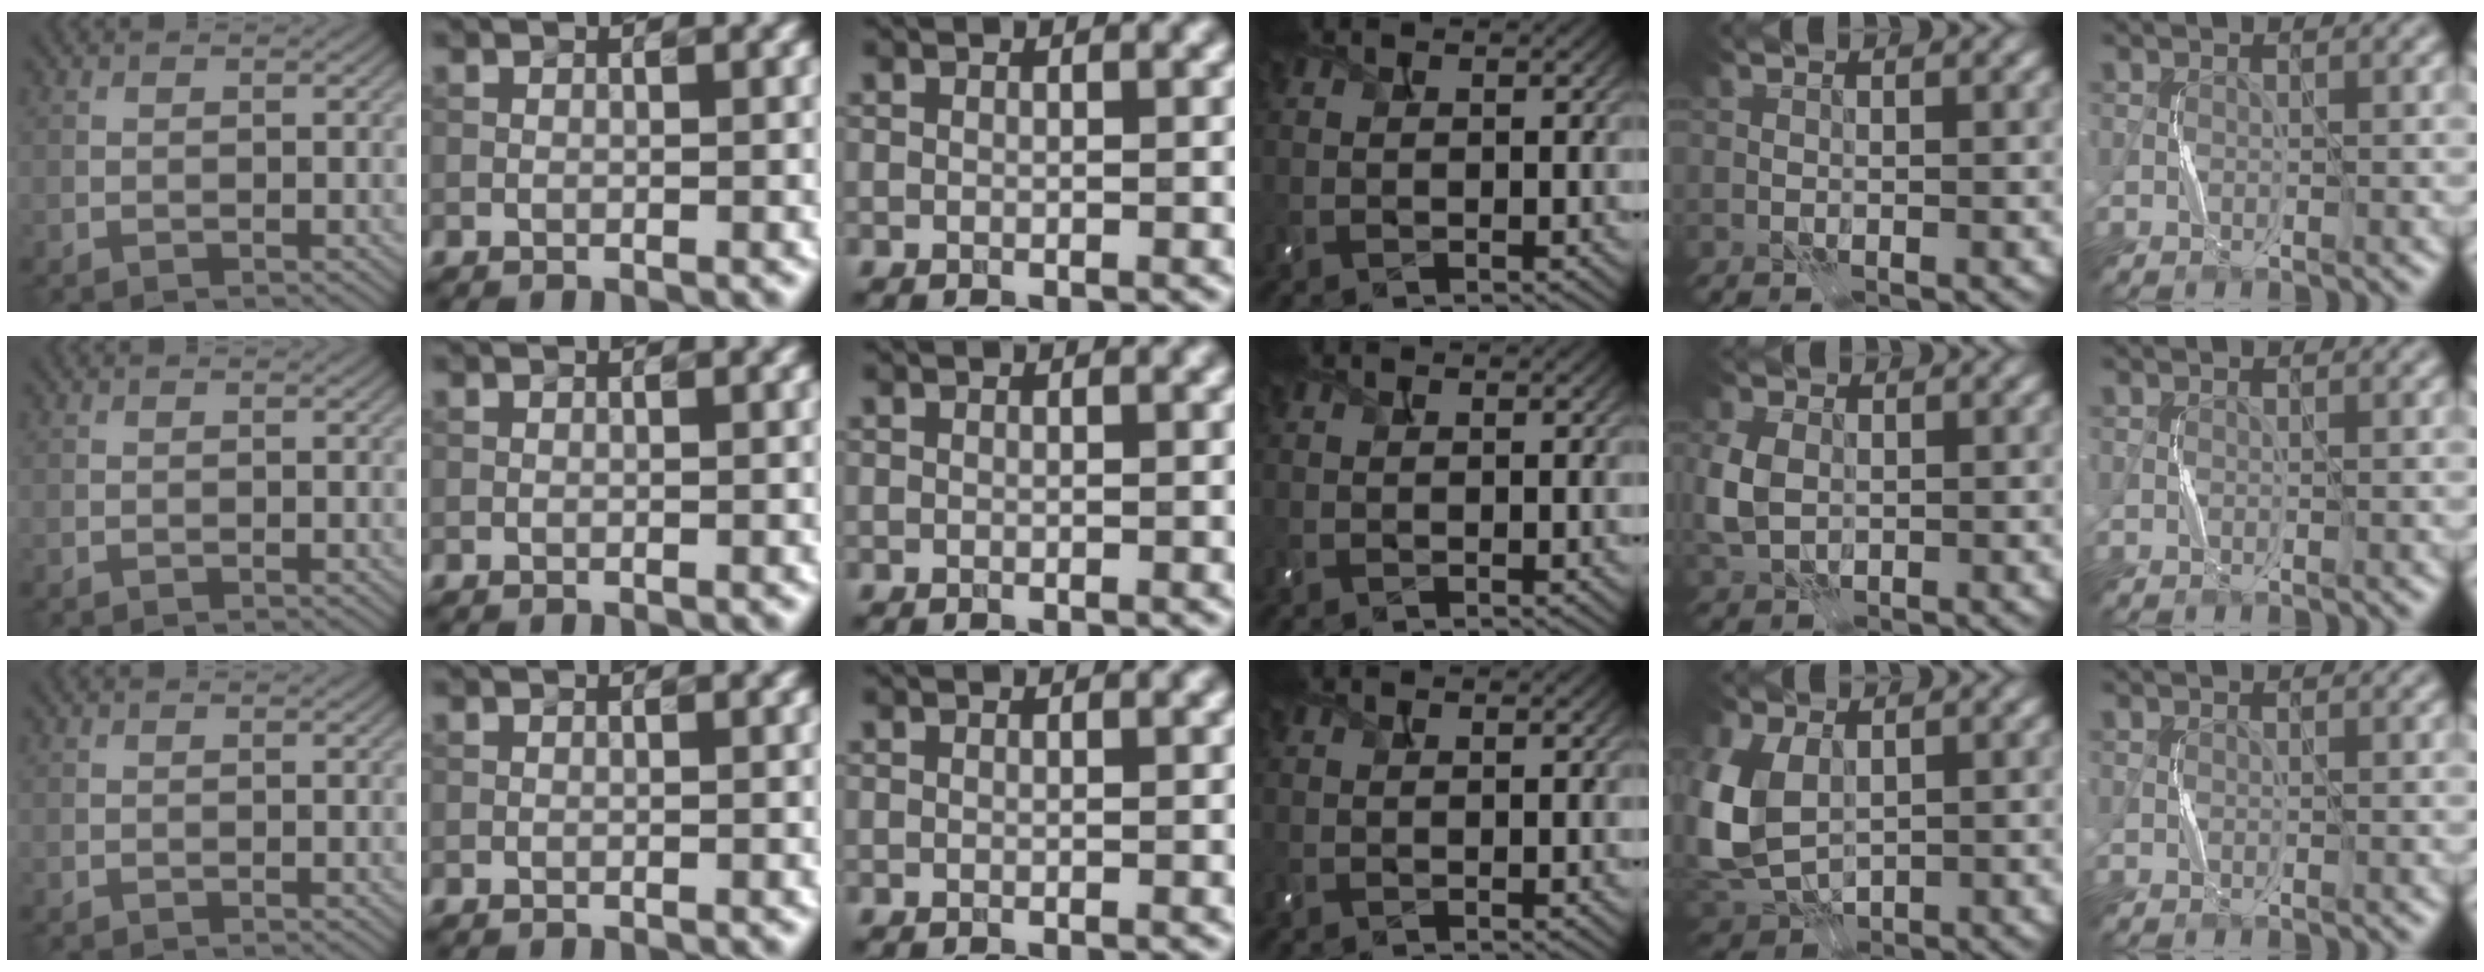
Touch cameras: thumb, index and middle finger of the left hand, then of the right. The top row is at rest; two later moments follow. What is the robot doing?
{"motion": "press", "object": "camera"}